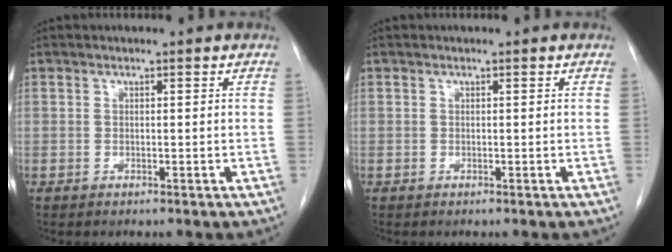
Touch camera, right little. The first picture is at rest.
{"total": 0.0}